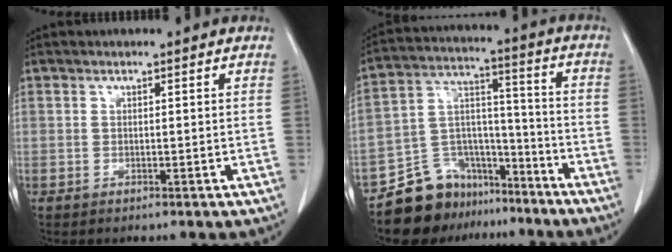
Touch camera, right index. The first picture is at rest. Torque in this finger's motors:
{"motor_torque": [-0.19, -0.37, -0.18, -0.16]}